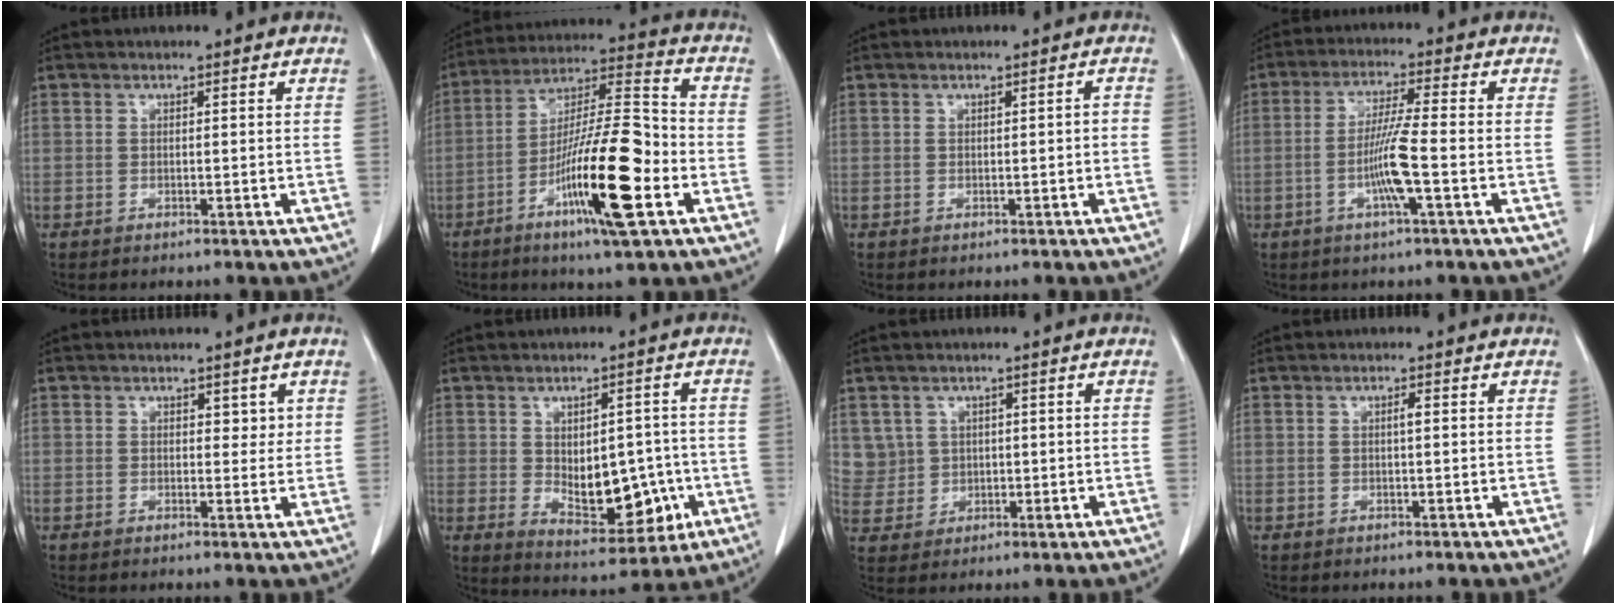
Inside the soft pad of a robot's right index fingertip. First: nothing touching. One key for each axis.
{"total": 17.0, "fx": -6.3, "fy": 1.7, "fz": 15.7, "tx": -0.281, "ty": -0.009, "tz": -0.110}
{"total": 0.9, "fx": -0.2, "fy": 0.2, "fz": 0.9, "tx": -0.011, "ty": 0.003, "tz": -0.002}
{"total": 7.2, "fx": -2.0, "fy": -0.5, "fz": 6.9, "tx": -0.134, "ty": -0.004, "tz": -0.041}
{"total": 2.2, "fx": 1.2, "fy": 1.4, "fz": 1.2, "tx": -0.005, "ty": -0.005, "tz": 0.015}
{"total": 10.6, "fx": -1.3, "fy": 5.7, "fz": 8.8, "tx": -0.124, "ty": 0.004, "tz": -0.002}
{"total": 5.1, "fx": 1.9, "fy": 4.8, "fz": 0.0, "tx": 0.002, "ty": 0.012, "tz": 0.044}
{"total": 0.8, "fx": 0.2, "fy": 0.1, "fz": 0.7, "tx": -0.013, "ty": 0.002, "tz": 0.002}